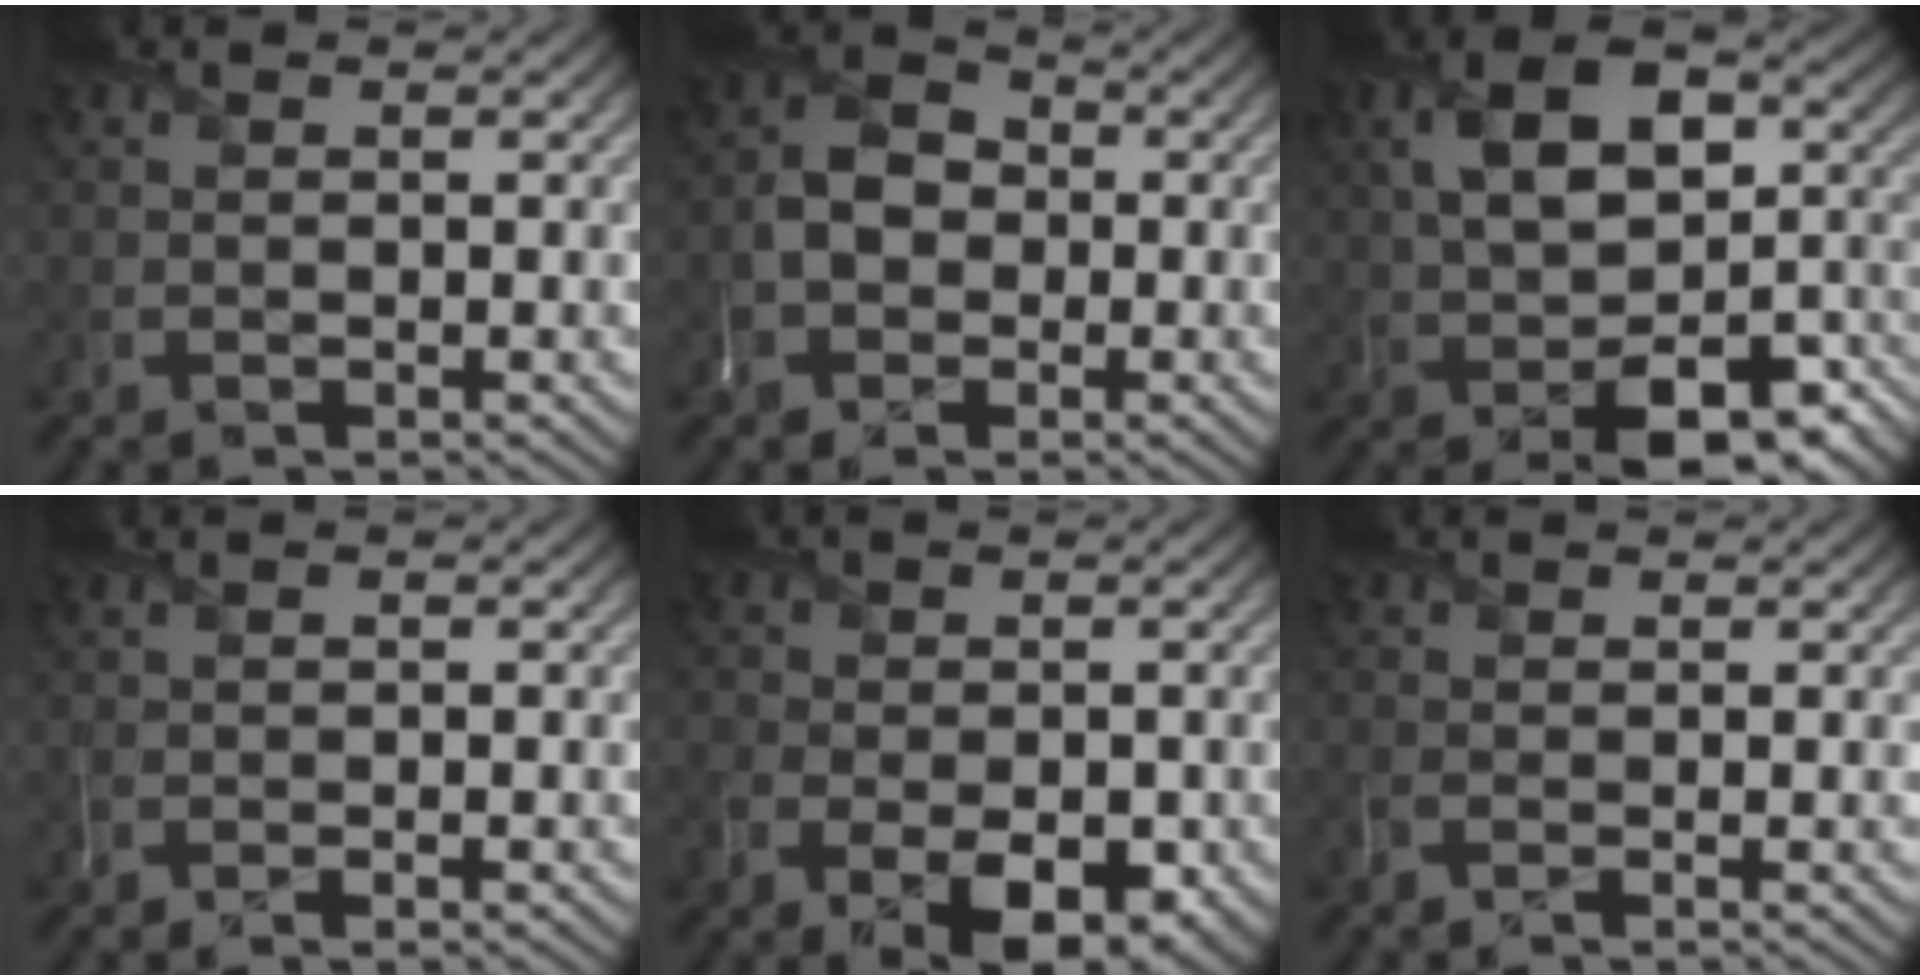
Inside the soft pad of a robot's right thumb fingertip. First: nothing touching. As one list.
[{"total": 5.1, "force": [-1.4, 3.9, 2.9], "torque": [-0.064, 0.003, -0.036]}, {"total": 16.4, "force": [-2.4, 8.7, 13.7], "torque": [-0.230, 0.002, -0.034]}, {"total": 1.3, "force": [-0.3, 0.2, 1.2], "torque": [-0.024, 0.002, -0.008]}, {"total": 9.0, "force": [-3.6, 5.5, 6.2], "torque": [-0.101, -0.020, -0.045]}, {"total": 1.1, "force": [-0.4, 0.0, 1.1], "torque": [-0.029, -0.001, -0.014]}]